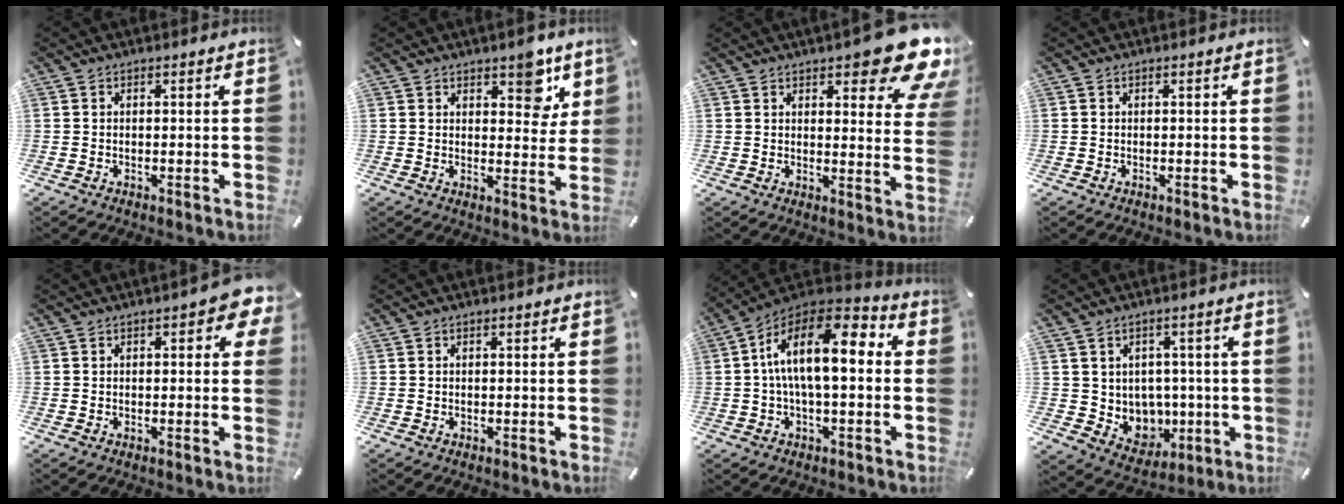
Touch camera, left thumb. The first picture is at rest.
{"total": 7.8, "force": [5.1, 4.3, 4.2], "torque": [-0.024, -0.033, 0.080]}
{"total": 14.1, "force": [9.5, 4.9, 9.2], "torque": [-0.115, -0.069, 0.161]}
{"total": 0.0}
{"total": 5.3, "force": [1.4, 2.4, 4.4], "torque": [-0.055, -0.001, 0.019]}
{"total": 0.0}
{"total": 15.4, "force": [1.6, 6.9, 13.7], "torque": [-0.253, -0.008, 0.026]}
{"total": 7.3, "force": [2.6, 6.8, 0.5], "torque": [-0.019, -0.032, 0.062]}